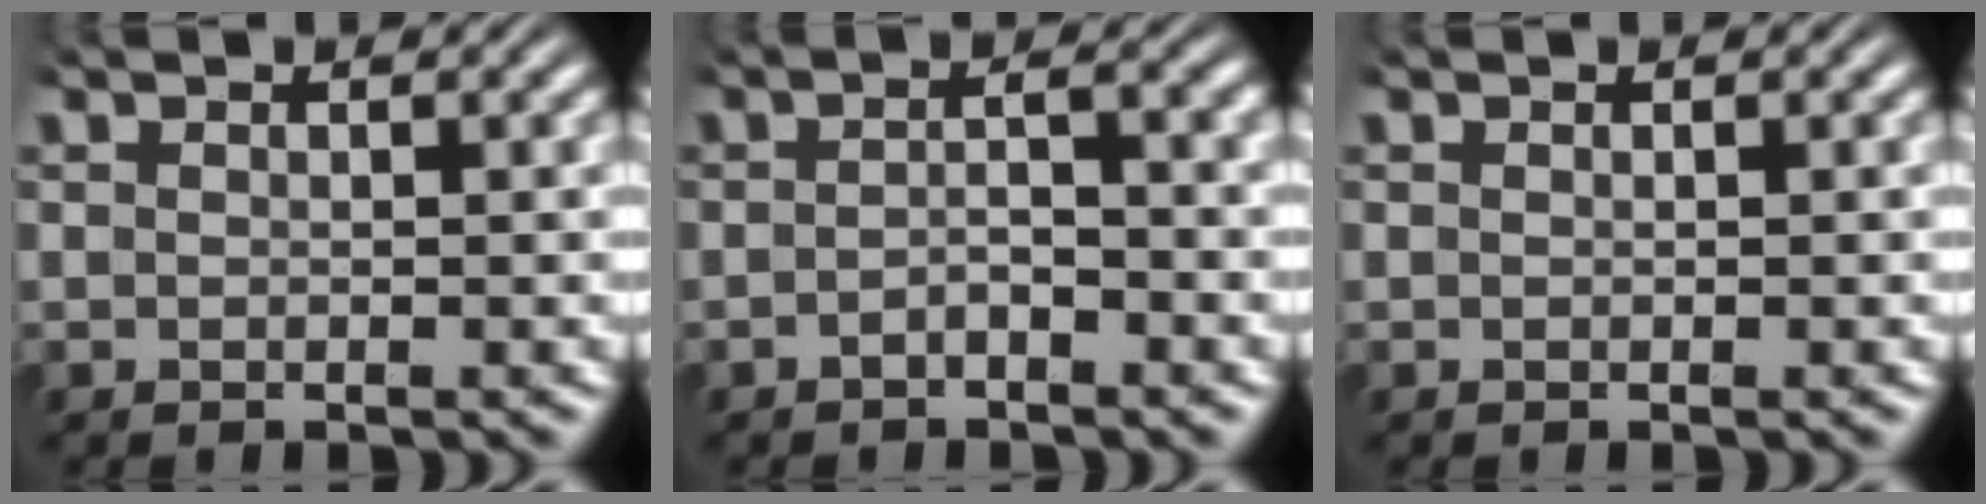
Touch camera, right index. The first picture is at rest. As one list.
[{"total": 2.1, "force": [-1.3, 0.5, 1.6], "torque": [-0.018, -0.001, -0.025]}, {"total": 0.0}]